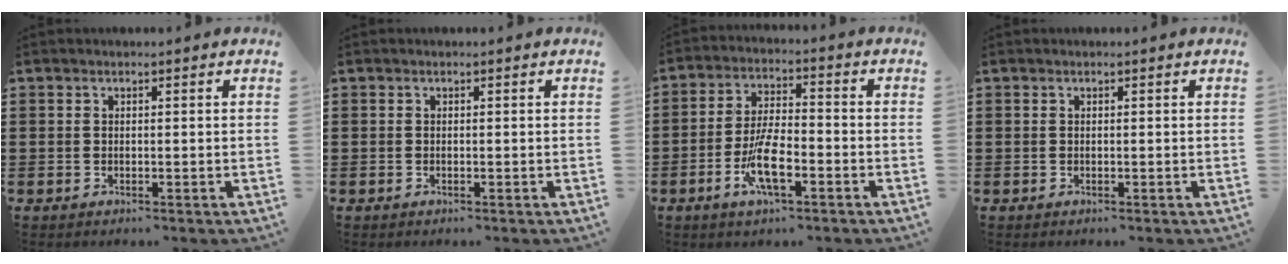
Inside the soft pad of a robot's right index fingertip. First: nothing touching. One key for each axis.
{"total": 0.0}
{"total": 7.9, "fx": -3.2, "fy": 2.7, "fz": 6.8, "tx": -0.149, "ty": -0.009, "tz": -0.063}
{"total": 0.0}